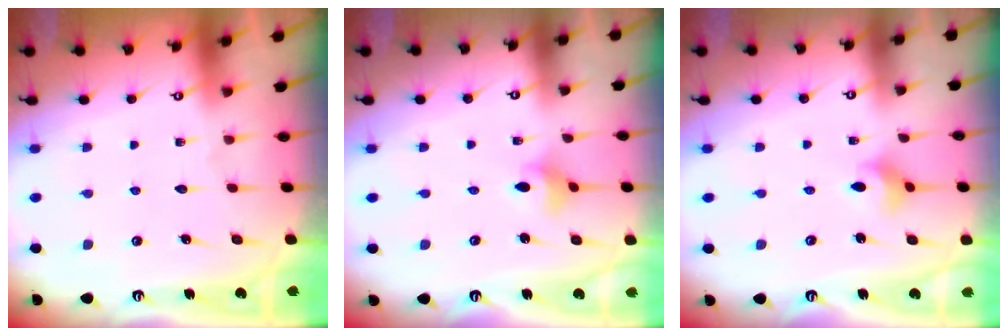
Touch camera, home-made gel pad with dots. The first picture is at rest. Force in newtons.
{"total": 3.7, "press": 3.7, "slide": 0.5}
{"total": 3.7, "press": 3.6, "slide": 0.6}